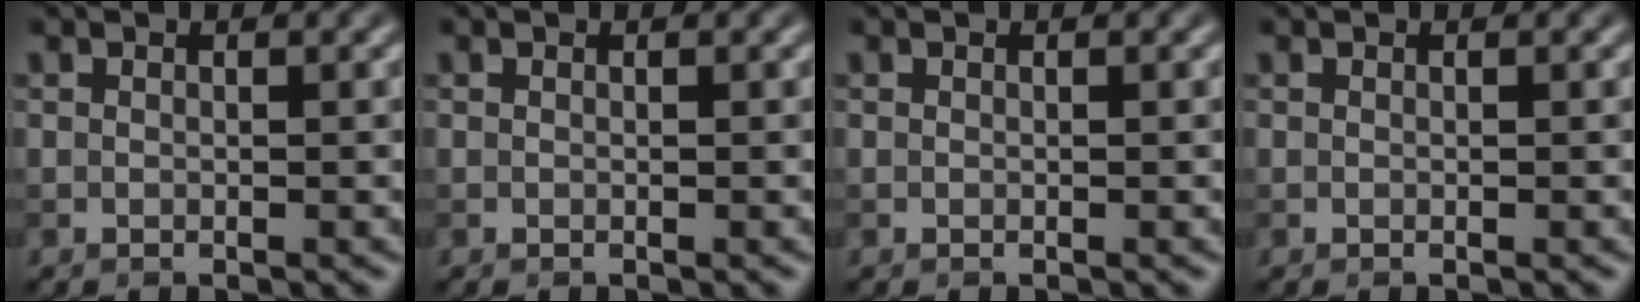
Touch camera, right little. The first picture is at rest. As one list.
[{"total": 0.0}, {"total": 0.0}, {"total": 0.0}]